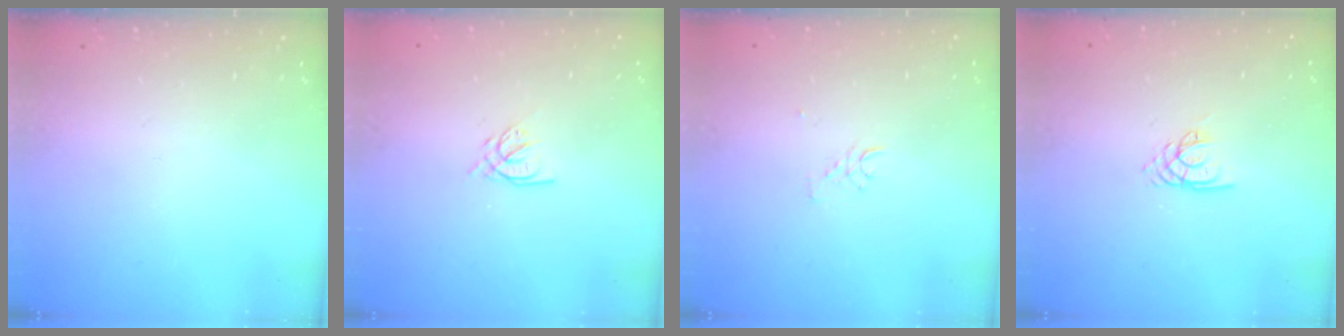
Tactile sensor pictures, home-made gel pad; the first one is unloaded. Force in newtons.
{"total": 3.3, "press": 3.3, "slide": 0.3}
{"total": 2.6, "press": 2.6, "slide": 0.1}
{"total": 2.1, "press": 2.1, "slide": 0.1}